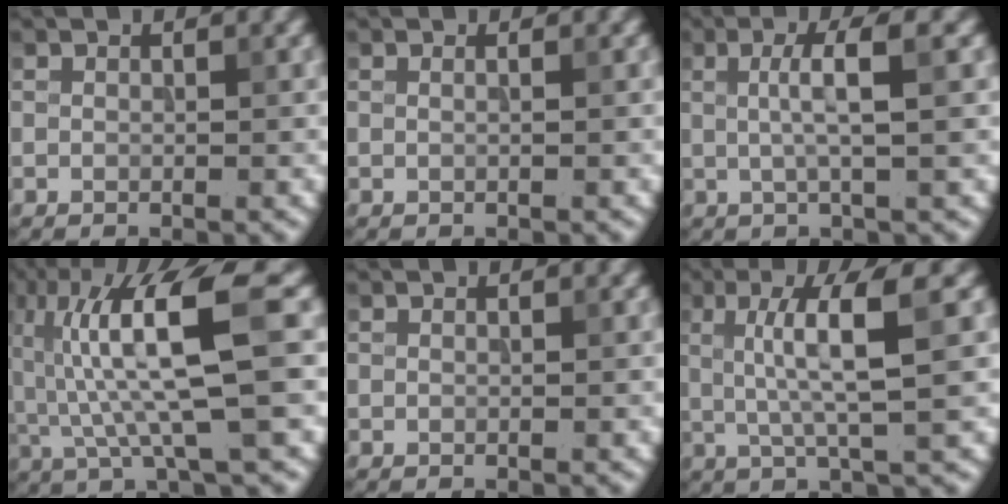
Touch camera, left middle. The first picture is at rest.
{"total": 0.6, "force": [0.3, 0.3, 0.5], "torque": [-0.005, -0.004, -0.004]}
{"total": 3.8, "force": [0.5, 0.7, 3.8], "torque": [-0.064, 0.005, 0.005]}
{"total": 10.2, "force": [1.2, 1.8, 10.0], "torque": [-0.178, 0.011, 0.025]}
{"total": 0.0}
{"total": 5.8, "force": [1.1, 0.9, 5.6], "torque": [-0.099, 0.008, 0.021]}